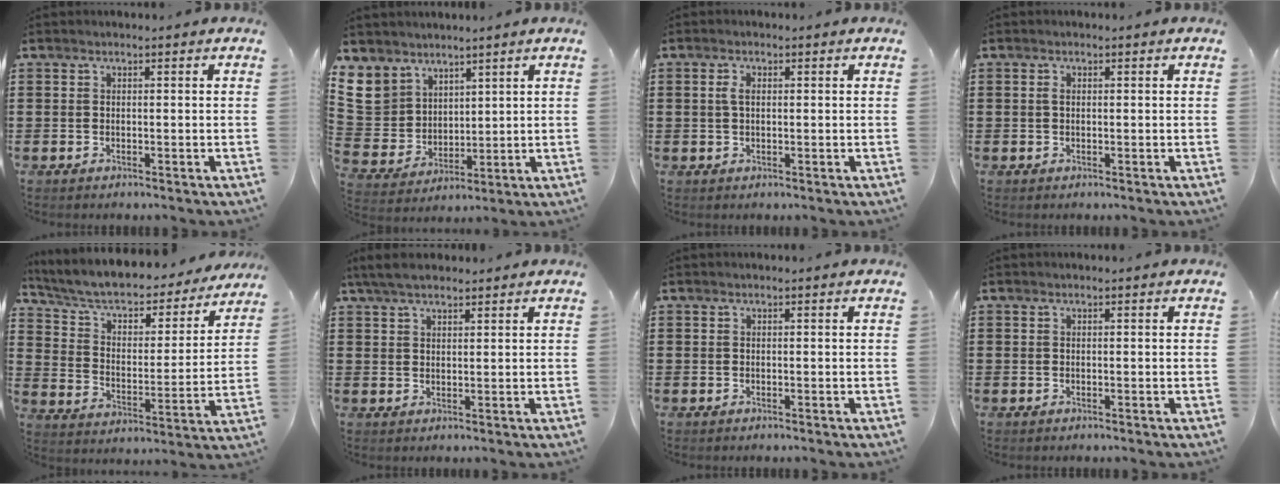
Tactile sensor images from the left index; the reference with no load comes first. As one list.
[{"total": 7.3, "force": [4.9, 5.4, 0.4], "torque": [-0.050, -0.018, 0.099]}, {"total": 2.0, "force": [0.3, 0.9, 1.7], "torque": [-0.037, 0.006, 0.004]}, {"total": 0.9, "force": [0.1, 0.4, 0.8], "torque": [-0.017, 0.003, 0.002]}, {"total": 5.8, "force": [4.8, 2.2, 2.5], "torque": [-0.073, -0.036, 0.078]}, {"total": 4.1, "force": [3.2, 1.3, 2.2], "torque": [-0.051, 0.003, 0.061]}, {"total": 0.0}, {"total": 0.0}]